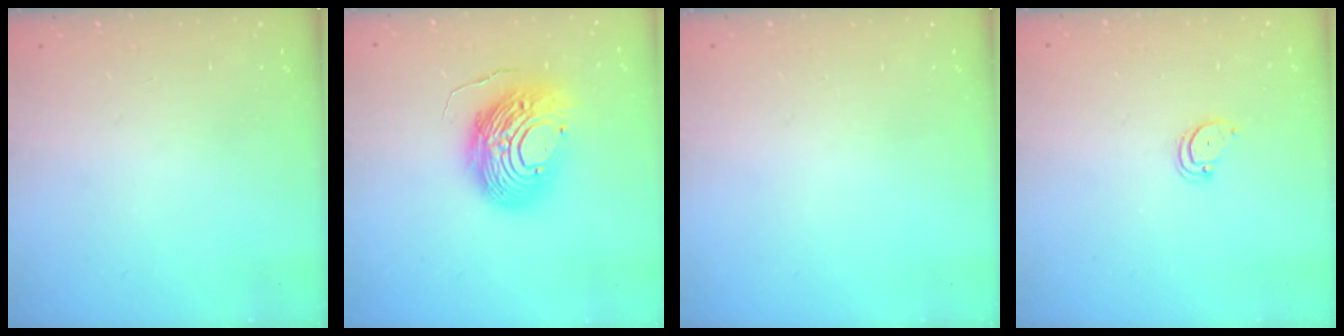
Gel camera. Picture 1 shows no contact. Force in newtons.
{"total": 14.5, "press": 14.4, "slide": 1.5}
{"total": 0.0}
{"total": 3.0, "press": 3.0, "slide": 0.3}